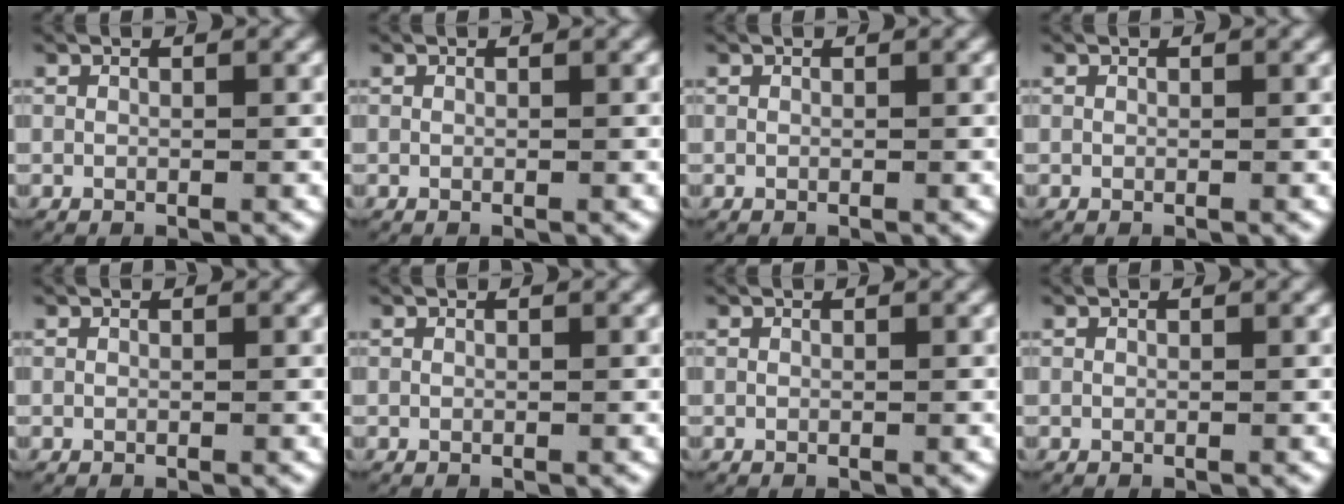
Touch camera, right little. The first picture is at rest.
{"total": 0.0}
{"total": 0.0}
{"total": 0.0}
{"total": 0.0}
{"total": 0.0}
{"total": 0.0}
{"total": 0.0}